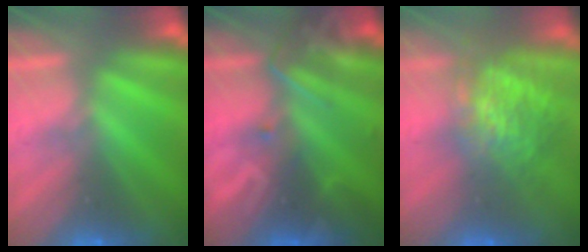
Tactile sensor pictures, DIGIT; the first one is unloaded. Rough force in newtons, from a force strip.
{"total": 2.7}
{"total": 9.4}